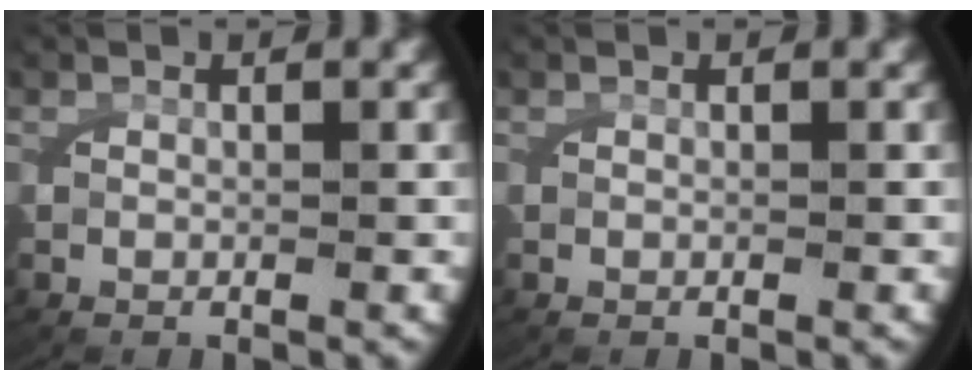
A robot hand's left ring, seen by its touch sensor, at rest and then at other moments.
{"total": 0.0}